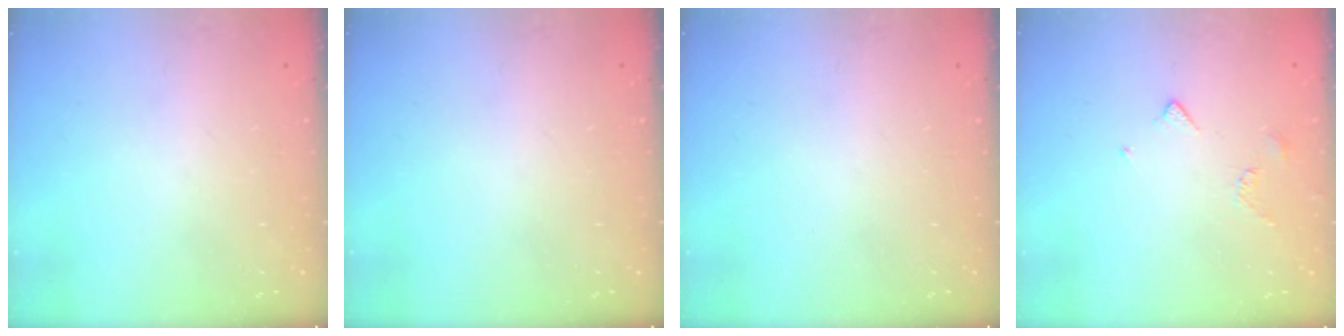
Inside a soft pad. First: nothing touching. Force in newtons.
{"total": 0.0}
{"total": 0.0}
{"total": 3.5, "press": 3.4, "slide": 0.7}